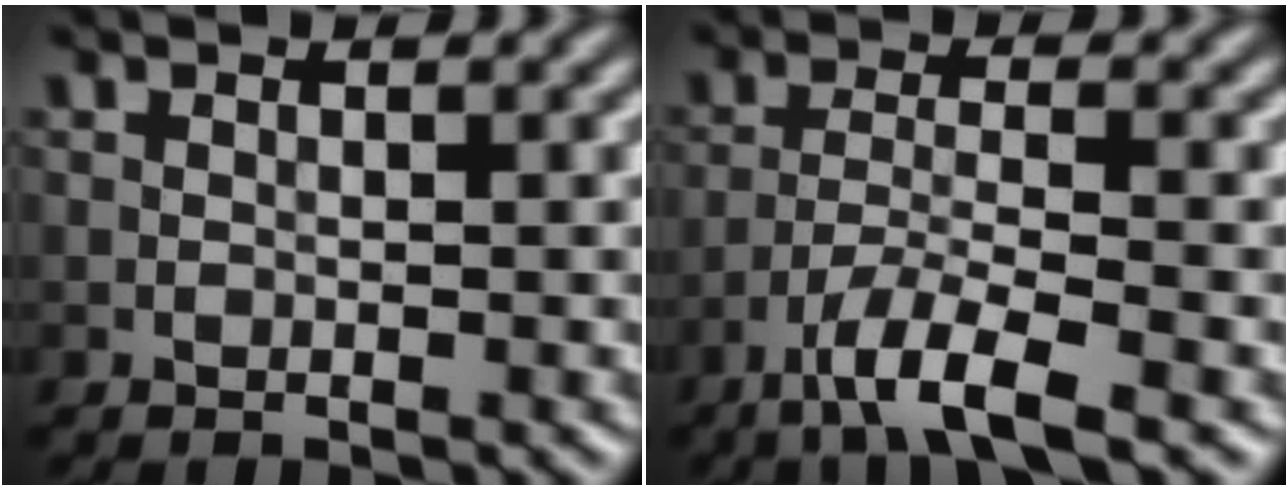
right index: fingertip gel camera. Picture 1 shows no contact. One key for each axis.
{"total": 5.3, "fx": -3.5, "fy": 0.8, "fz": 3.9, "tx": -0.069, "ty": 0.000, "tz": -0.072}